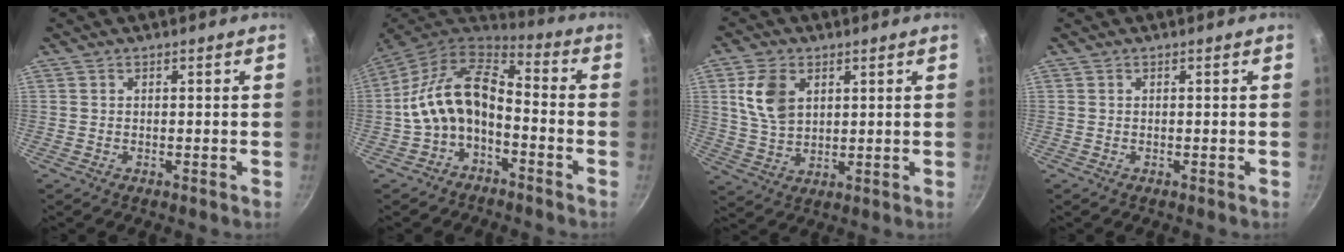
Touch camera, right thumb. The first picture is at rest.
{"total": 14.0, "force": [-3.4, 8.7, 10.4], "torque": [-0.186, 0.054, -0.071]}
{"total": 8.9, "force": [3.0, 6.0, 5.9], "torque": [-0.101, -0.014, 0.061]}
{"total": 0.0}